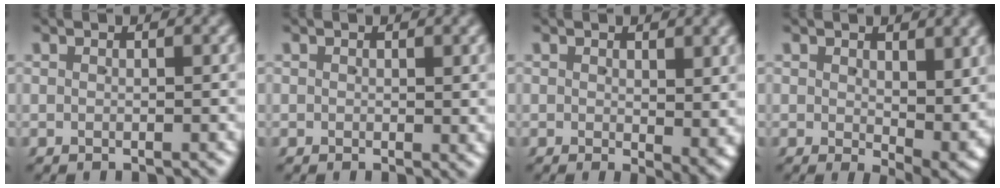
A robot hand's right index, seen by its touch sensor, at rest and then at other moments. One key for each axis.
{"total": 0.8, "fx": 0.3, "fy": 0.5, "fz": 0.6, "tx": -0.004, "ty": -0.003, "tz": 0.005}
{"total": 2.2, "fx": 0.4, "fy": 0.9, "fz": 2.0, "tx": -0.013, "ty": -0.008, "tz": 0.009}
{"total": 4.1, "fx": 0.7, "fy": 1.7, "fz": 3.6, "tx": -0.037, "ty": -0.015, "tz": 0.019}